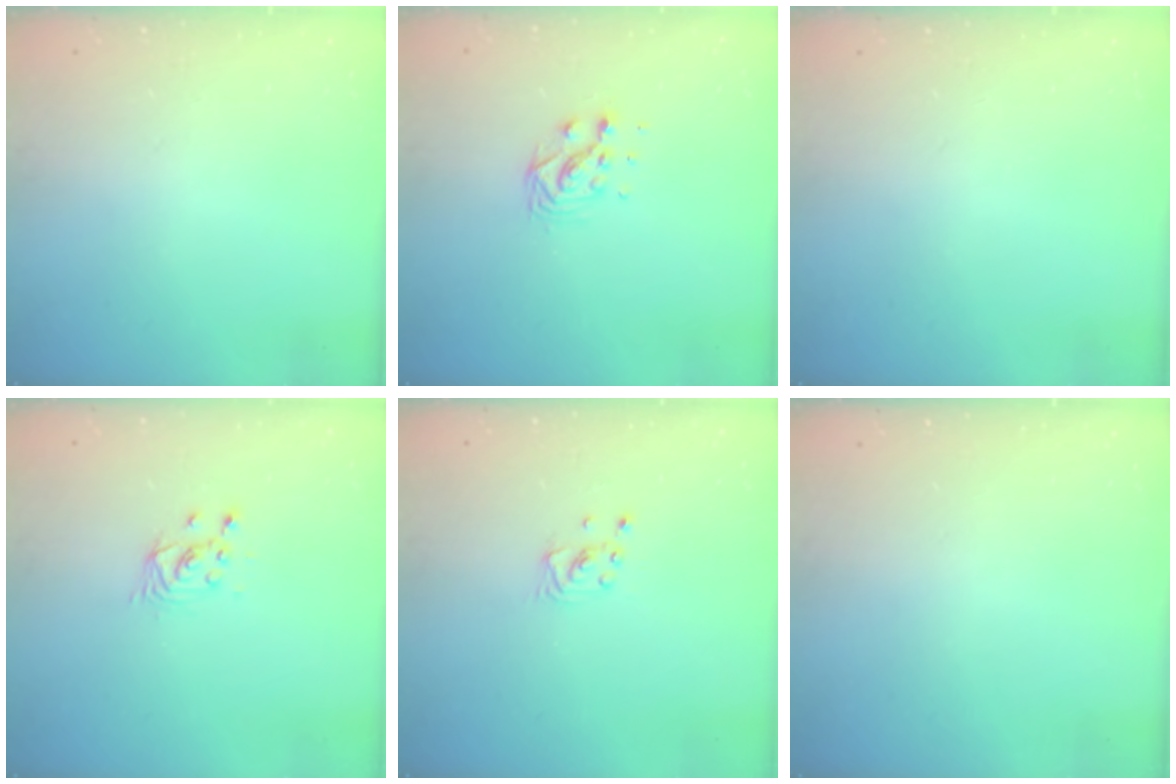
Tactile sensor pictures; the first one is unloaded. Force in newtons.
{"total": 7.5, "press": 7.5, "slide": 0.6}
{"total": 0.0}
{"total": 2.7, "press": 2.7, "slide": 0.1}
{"total": 2.2, "press": 2.2, "slide": 0.1}
{"total": 0.0}